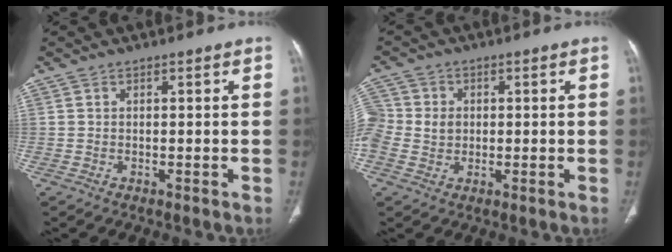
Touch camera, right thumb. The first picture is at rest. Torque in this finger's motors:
{"motor_torque": [0.92, 0.92, 0.03, 0.02, 0.13]}